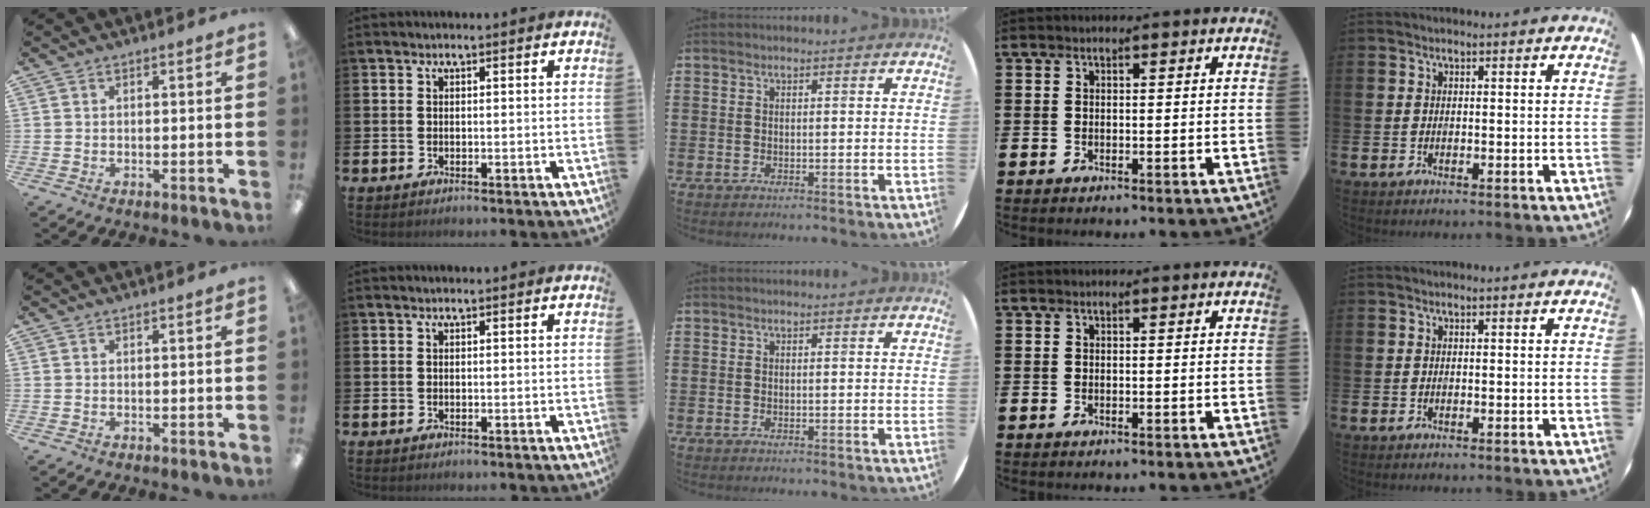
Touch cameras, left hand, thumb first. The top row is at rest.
{}